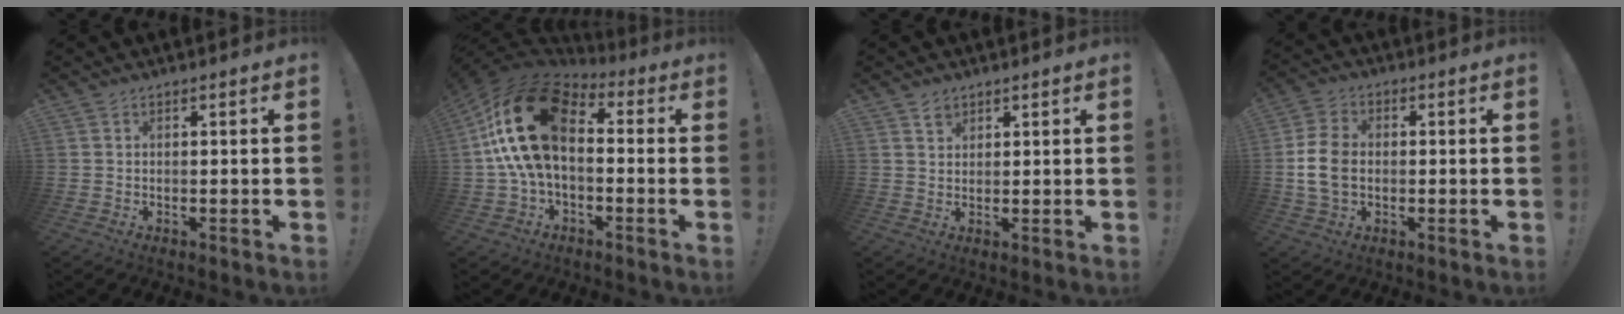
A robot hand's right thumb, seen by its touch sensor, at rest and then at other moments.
{"total": 22.3, "force": [3.2, 12.6, 18.1], "torque": [-0.350, 0.012, 0.063]}
{"total": 2.4, "force": [1.8, 1.5, 0.6], "torque": [-0.005, -0.010, 0.034]}
{"total": 10.5, "force": [-0.5, 7.3, 7.5], "torque": [-0.141, 0.006, -0.004]}